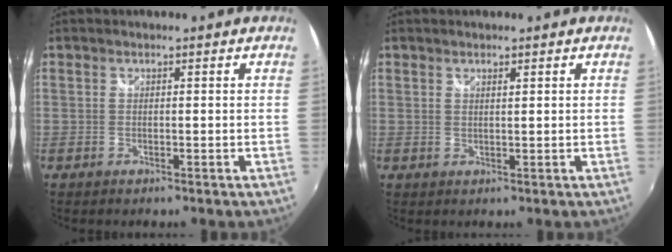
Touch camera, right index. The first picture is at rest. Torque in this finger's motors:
{"motor_torque": [-0.04, 0.10, -0.02, 0.00]}